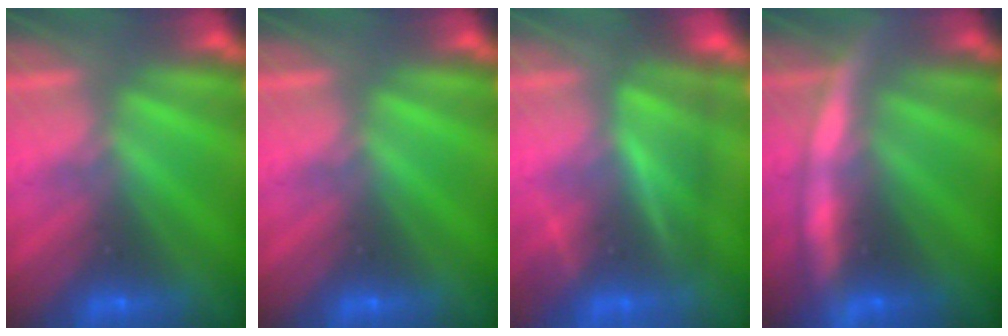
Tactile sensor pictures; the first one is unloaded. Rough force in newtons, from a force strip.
{"total": 0.0}
{"total": 4.6}
{"total": 7.5}